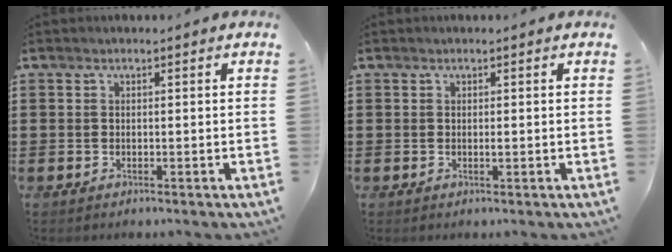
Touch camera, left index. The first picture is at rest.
{"total": 0.6, "force": [0.0, 0.1, 0.6], "torque": [-0.011, -0.003, 0.001]}